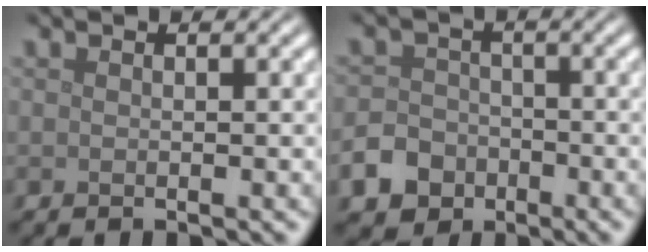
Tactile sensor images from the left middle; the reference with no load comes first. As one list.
[{"total": 5.7, "force": [-3.3, 4.4, 1.4], "torque": [-0.014, -0.016, -0.069]}]